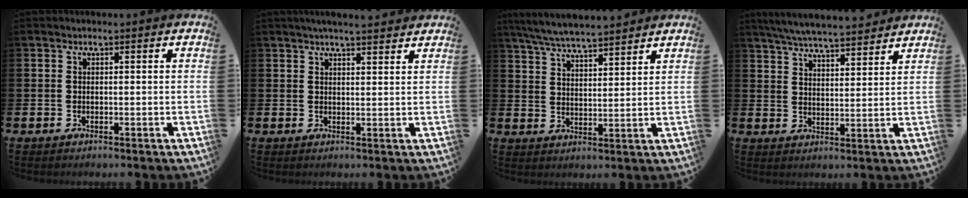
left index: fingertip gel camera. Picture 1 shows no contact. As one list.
[{"total": 3.4, "force": [3.3, 0.0, 0.9], "torque": [-0.025, -0.010, 0.060]}, {"total": 6.1, "force": [5.9, 0.3, 1.4], "torque": [-0.055, -0.026, 0.107]}, {"total": 6.1, "force": [5.9, 0.3, 1.3], "torque": [-0.052, -0.029, 0.108]}]